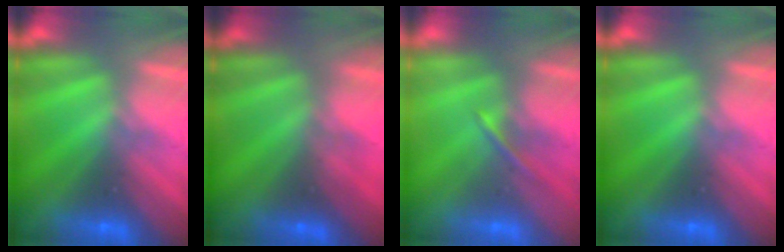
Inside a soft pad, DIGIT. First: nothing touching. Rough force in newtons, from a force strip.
{"total": 2.1}
{"total": 1.4}
{"total": 0.0}